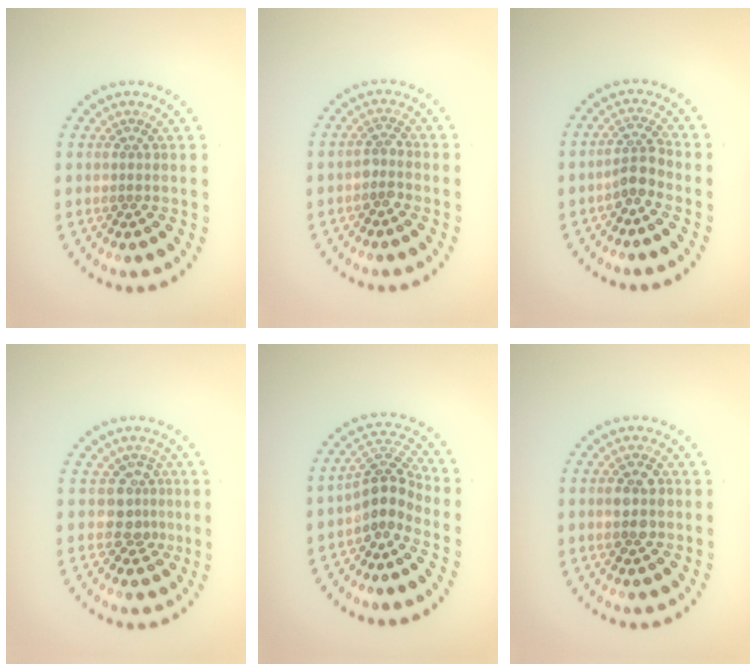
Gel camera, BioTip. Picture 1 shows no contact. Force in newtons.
{"total": 1.5, "press": 1.1, "slide": 0.9}
{"total": 2.3, "press": 1.8, "slide": 1.3}
{"total": 2.5, "press": 2.0, "slide": 1.6}
{"total": 3.5, "press": 2.7, "slide": 2.2}
{"total": 2.6, "press": 2.5, "slide": 0.2}